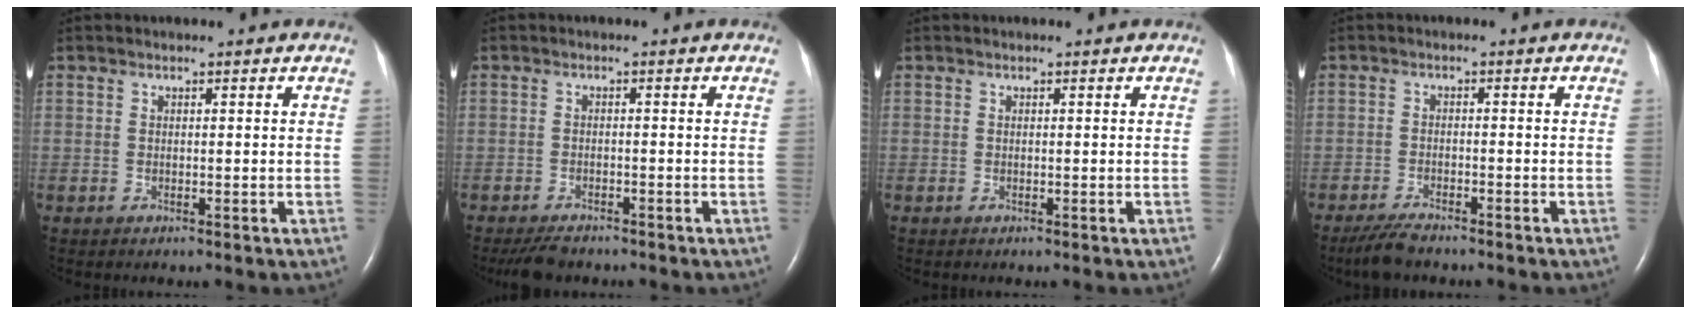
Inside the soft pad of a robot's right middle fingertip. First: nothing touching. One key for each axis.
{"total": 4.0, "fx": -3.5, "fy": 1.3, "fz": 1.5, "tx": -0.031, "ty": -0.009, "tz": -0.056}
{"total": 0.0}
{"total": 4.0, "fx": -3.5, "fy": 0.7, "fz": 2.0, "tx": -0.046, "ty": -0.012, "tz": -0.064}